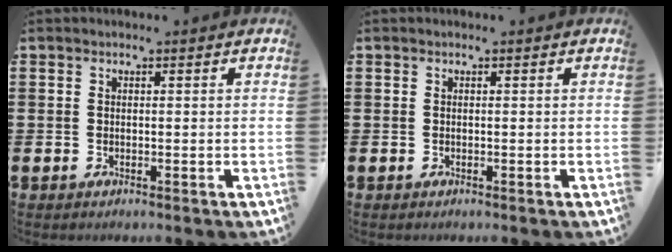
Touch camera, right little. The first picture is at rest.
{"total": 0.0}